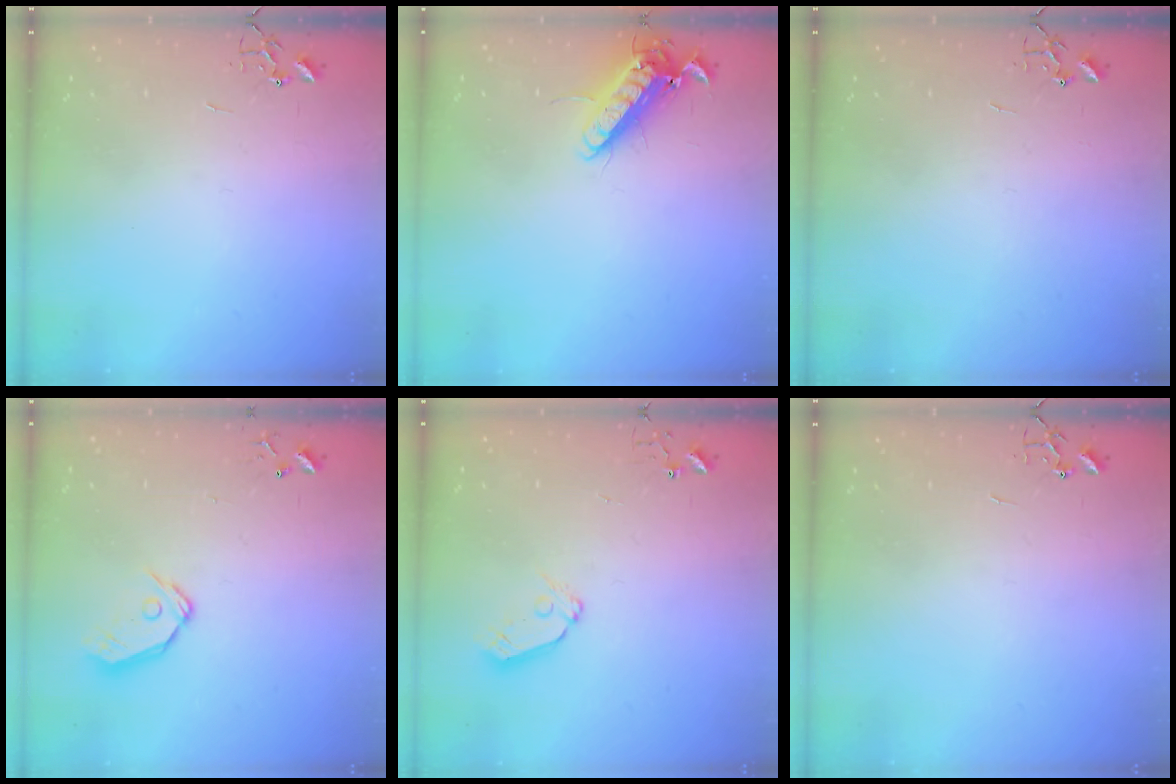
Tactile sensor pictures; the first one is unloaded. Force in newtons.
{"total": 12.5, "press": 12.3, "slide": 2.1}
{"total": 0.0}
{"total": 9.3, "press": 9.2, "slide": 1.2}
{"total": 7.0, "press": 7.0, "slide": 0.6}
{"total": 0.0}